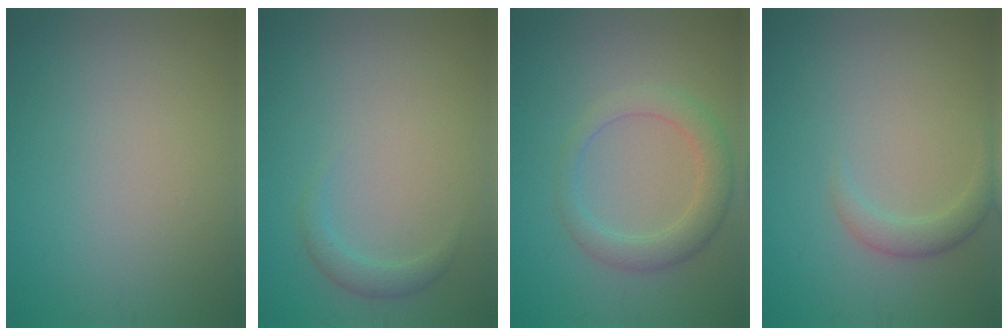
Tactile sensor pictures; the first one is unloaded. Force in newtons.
{"total": 1.5, "press": 1.5, "slide": 0.1}
{"total": 3.5, "press": 3.5, "slide": 0.3}
{"total": 2.0, "press": 2.0, "slide": 0.1}